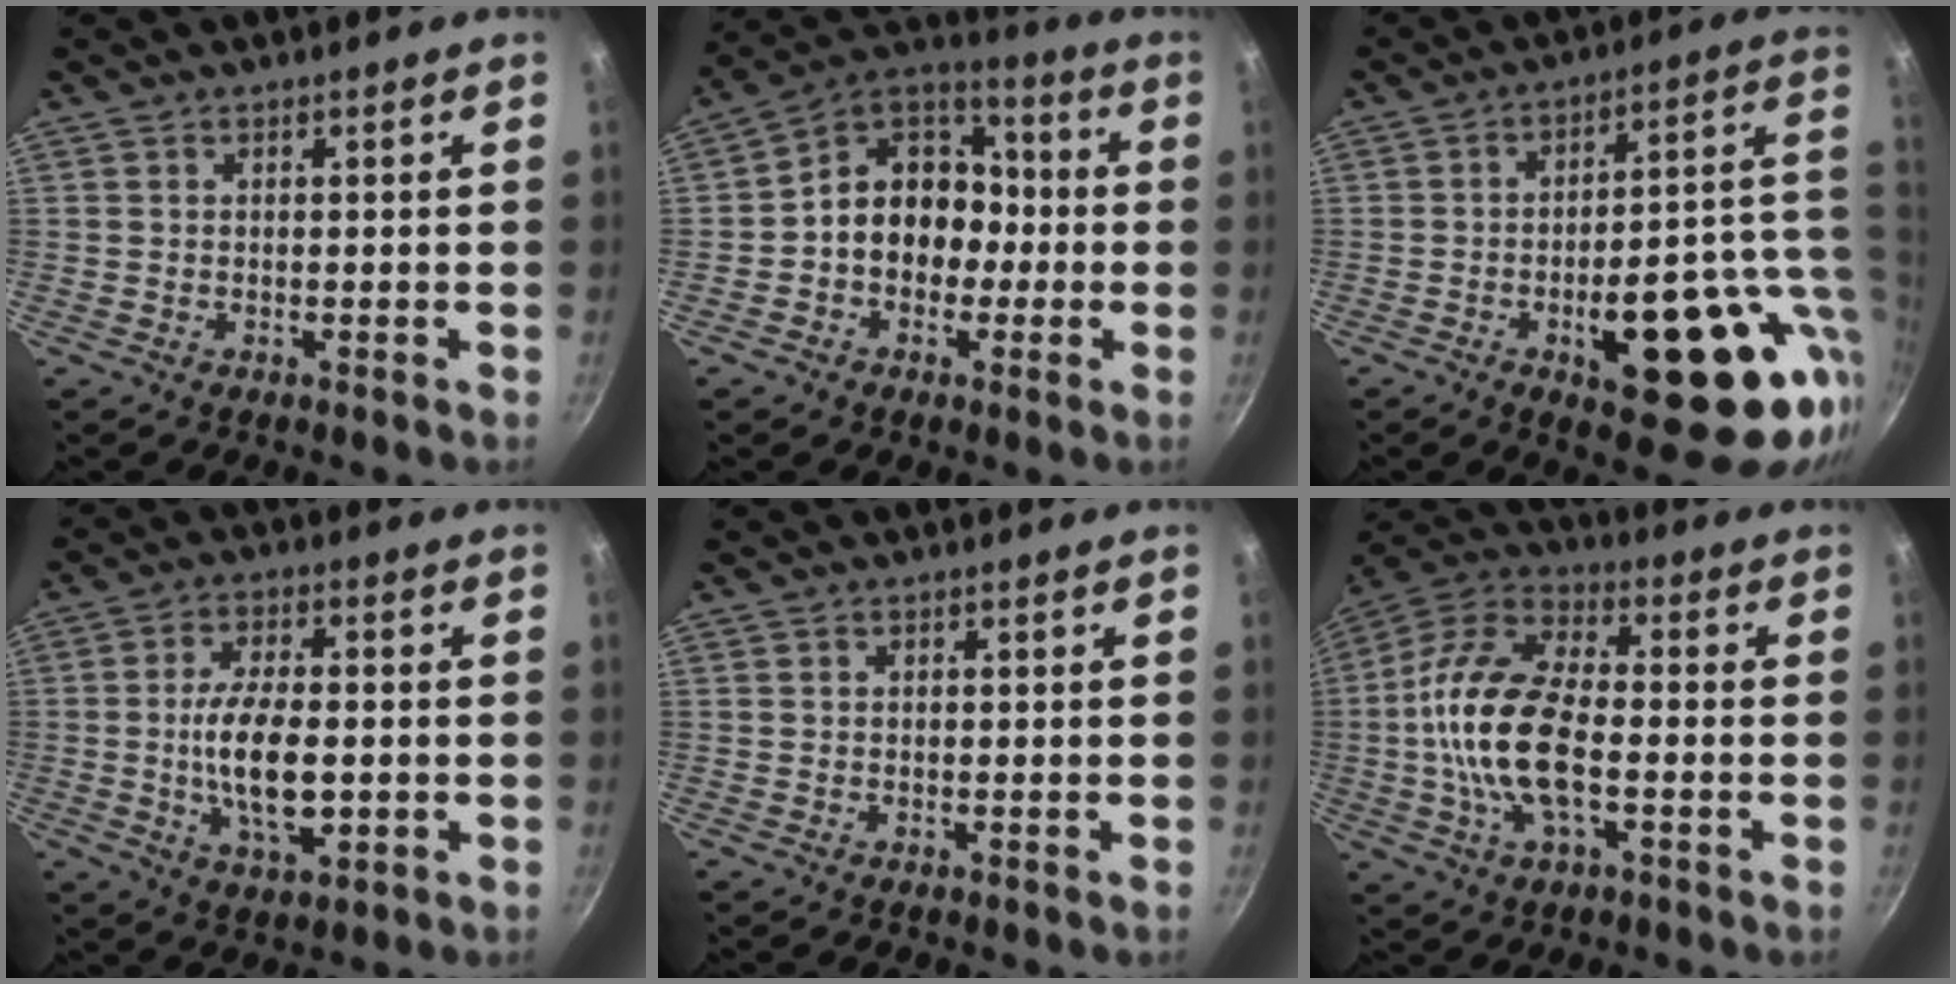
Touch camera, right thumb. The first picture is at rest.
{"total": 13.2, "force": [-1.8, 10.8, 7.4], "torque": [-0.065, 0.050, -0.049]}
{"total": 23.4, "force": [-5.3, 9.7, 20.7], "torque": [-0.227, 0.015, -0.061]}
{"total": 11.7, "force": [-1.3, 5.3, 10.3], "torque": [-0.181, 0.008, -0.023]}
{"total": 0.0}
{"total": 17.5, "force": [-2.3, 8.4, 15.2], "torque": [-0.286, 0.034, -0.062]}